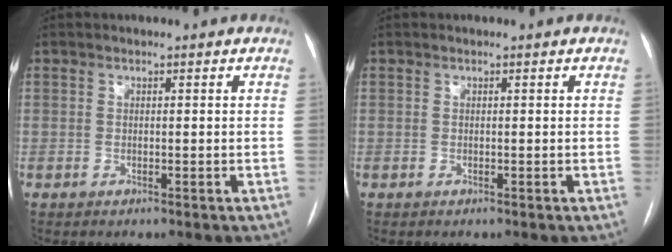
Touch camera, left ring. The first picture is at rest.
{"total": 0.0}